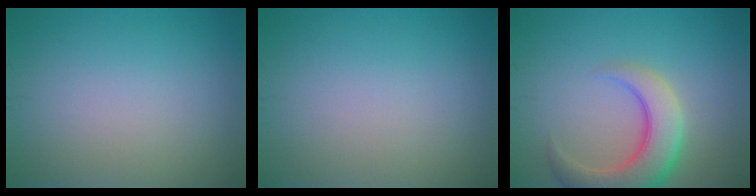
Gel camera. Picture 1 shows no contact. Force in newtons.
{"total": 0.0}
{"total": 6.3, "press": 6.3, "slide": 0.6}